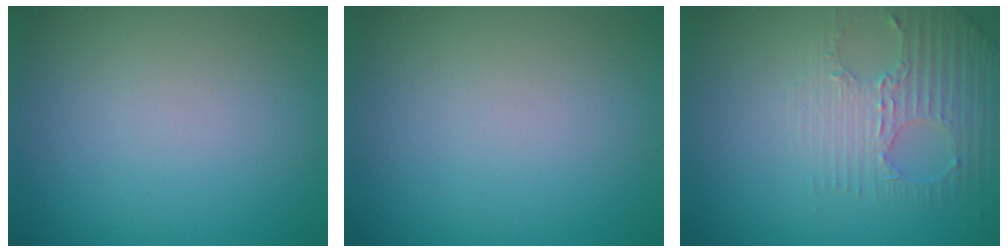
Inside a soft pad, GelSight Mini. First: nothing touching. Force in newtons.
{"total": 0.0}
{"total": 2.9, "press": 2.7, "slide": 1.1}